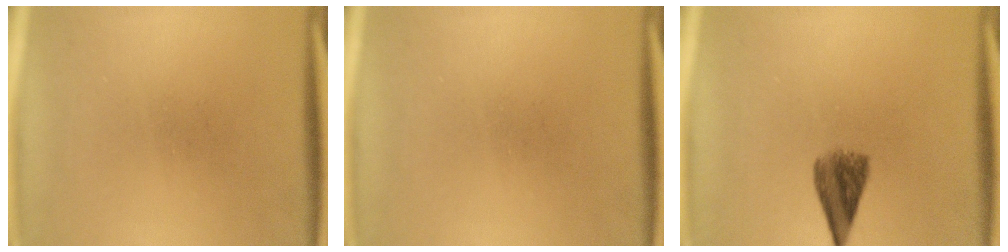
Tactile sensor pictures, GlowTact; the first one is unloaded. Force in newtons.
{"total": 0.0}
{"total": 5.0}